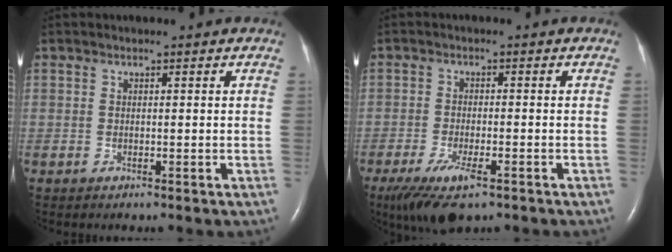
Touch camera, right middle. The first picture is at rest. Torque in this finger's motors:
{"motor_torque": [0.83, -0.57, 0.16, 0.13]}